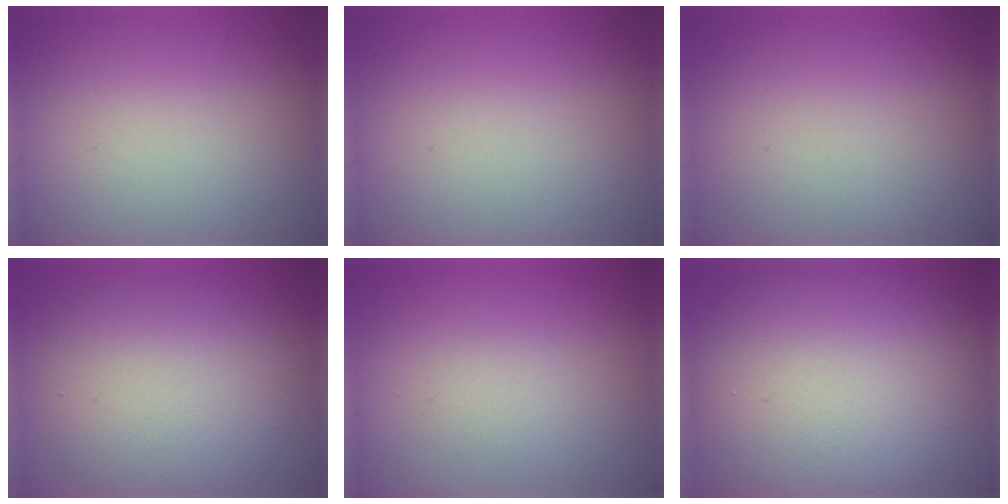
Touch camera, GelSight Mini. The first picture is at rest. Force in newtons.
{"total": 0.0}
{"total": 0.0}
{"total": 7.5, "press": 7.5, "slide": 0.3}
{"total": 1.2, "press": 1.2, "slide": 0.1}
{"total": 12.7, "press": 12.6, "slide": 0.6}